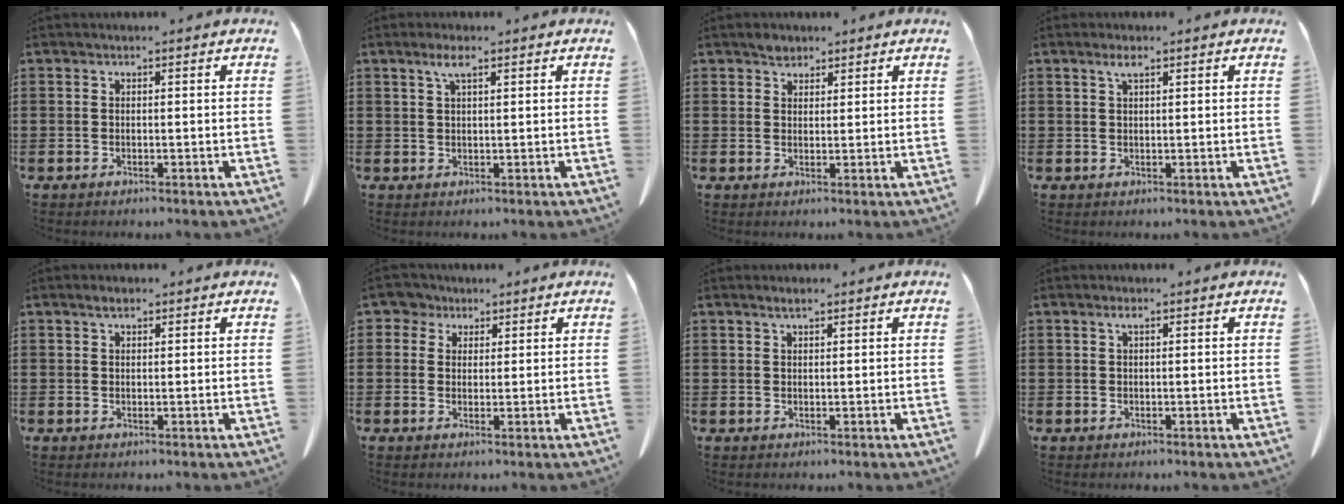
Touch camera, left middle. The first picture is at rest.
{"total": 2.8, "force": [1.6, 0.6, 2.3], "torque": [-0.048, 0.005, 0.026]}
{"total": 2.0, "force": [1.7, 1.0, 0.3], "torque": [-0.002, -0.002, 0.032]}
{"total": 2.0, "force": [1.1, 0.4, 1.6], "torque": [-0.035, 0.004, 0.019]}
{"total": 1.6, "force": [1.1, 0.5, 1.0], "torque": [-0.014, 0.000, 0.018]}
{"total": 3.2, "force": [2.0, 2.5, 0.8], "torque": [-0.023, 0.009, 0.033]}
{"total": 1.4, "force": [1.0, 0.3, 0.9], "torque": [-0.020, 0.001, 0.019]}
{"total": 1.1, "force": [0.5, 0.2, 0.9], "torque": [-0.020, 0.003, 0.008]}